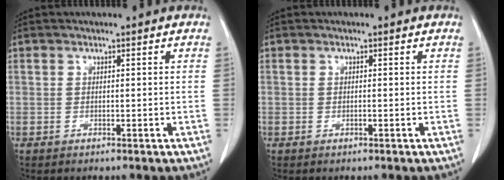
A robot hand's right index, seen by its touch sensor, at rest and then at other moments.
{"total": 0.0}